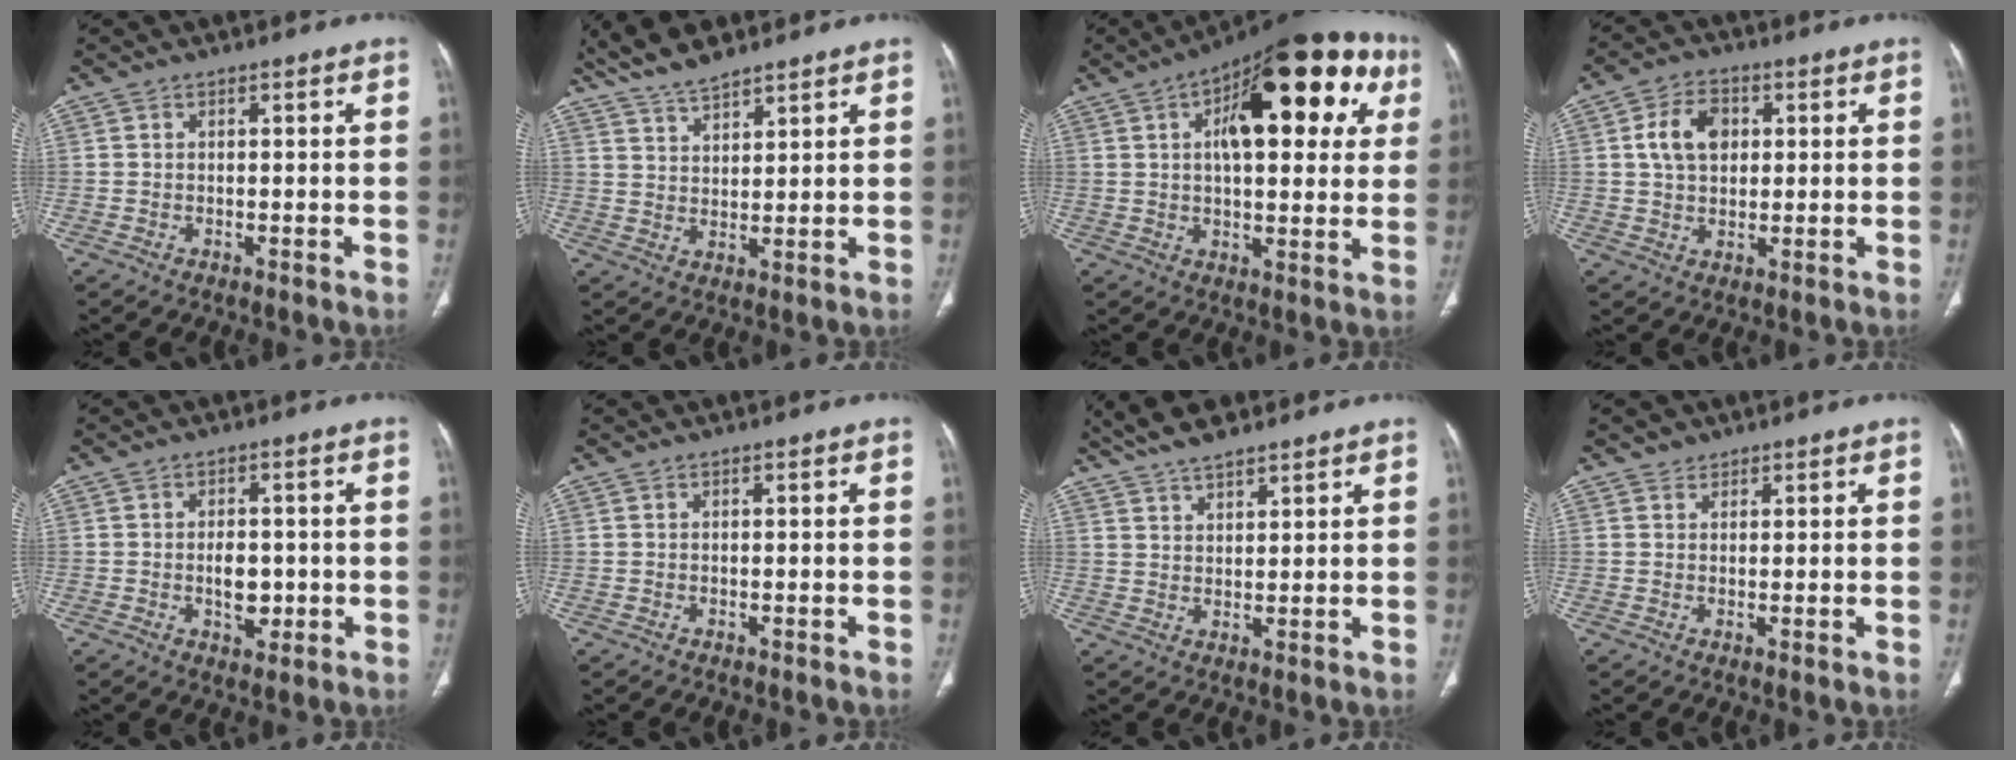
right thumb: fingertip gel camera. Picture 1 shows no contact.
{"total": 8.6, "force": [7.4, 2.1, 3.9], "torque": [-0.066, -0.025, 0.143]}
{"total": 24.4, "force": [7.8, 10.6, 20.5], "torque": [-0.254, 0.018, 0.105]}
{"total": 8.2, "force": [1.8, 5.8, 5.5], "torque": [-0.081, 0.004, 0.030]}
{"total": 4.8, "force": [-0.6, 3.1, 3.6], "torque": [-0.041, 0.002, -0.003]}
{"total": 0.0}
{"total": 8.7, "force": [7.2, 2.4, 4.1], "torque": [-0.066, -0.013, 0.134]}
{"total": 1.6, "force": [1.2, 1.1, 0.1], "torque": [0.009, -0.008, 0.015]}